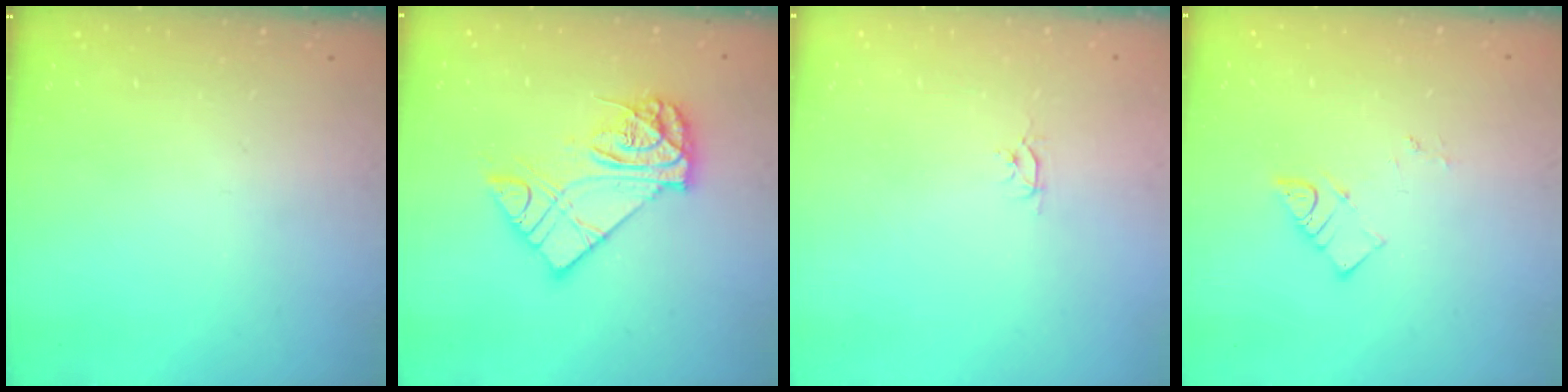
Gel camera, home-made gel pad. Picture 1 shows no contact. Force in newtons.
{"total": 13.6, "press": 13.6, "slide": 1.1}
{"total": 2.6, "press": 2.6, "slide": 0.3}
{"total": 3.6, "press": 3.6, "slide": 0.3}